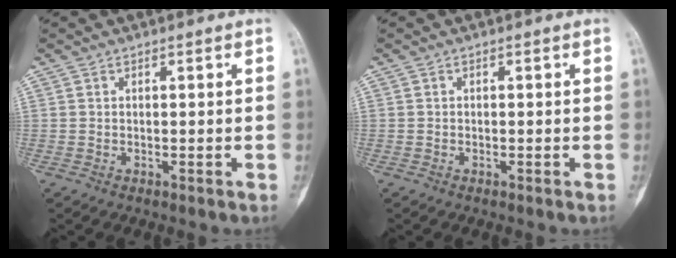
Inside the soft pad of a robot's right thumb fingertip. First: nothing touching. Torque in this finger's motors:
{"motor_torque": [-0.32, -0.24, -0.67, -0.18, -0.15]}